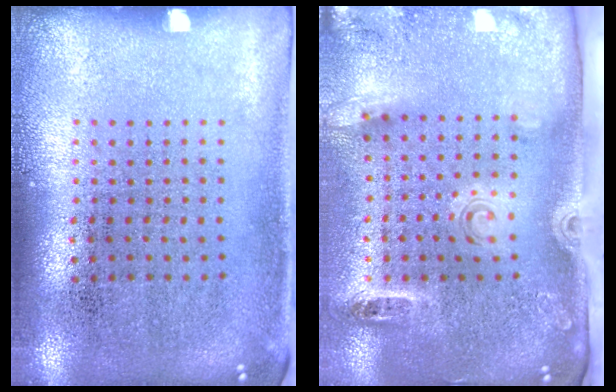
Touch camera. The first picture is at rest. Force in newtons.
{"total": 2.9, "press": 2.0, "slide": 2.1}